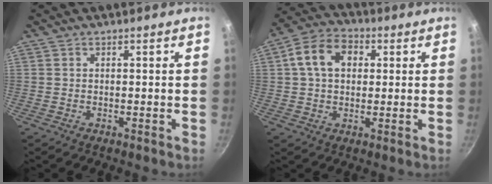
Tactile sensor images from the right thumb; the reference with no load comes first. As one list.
[{"total": 10.5, "force": [2.4, 7.6, 6.8], "torque": [-0.098, 0.019, 0.025]}]